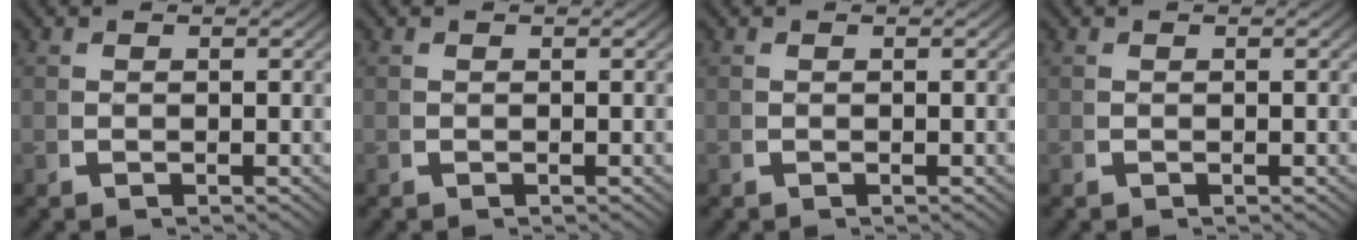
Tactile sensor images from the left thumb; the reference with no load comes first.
{"total": 0.0}
{"total": 0.0}
{"total": 0.0}